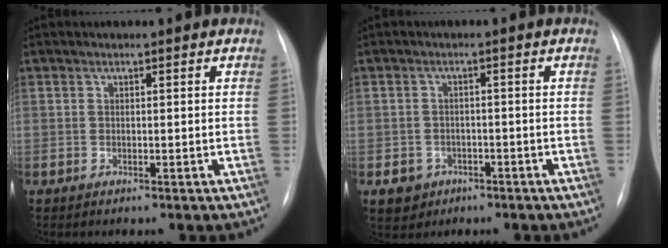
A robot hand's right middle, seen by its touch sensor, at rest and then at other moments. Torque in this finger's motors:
{"motor_torque": [0.39, -0.35, 0.18, 0.03]}